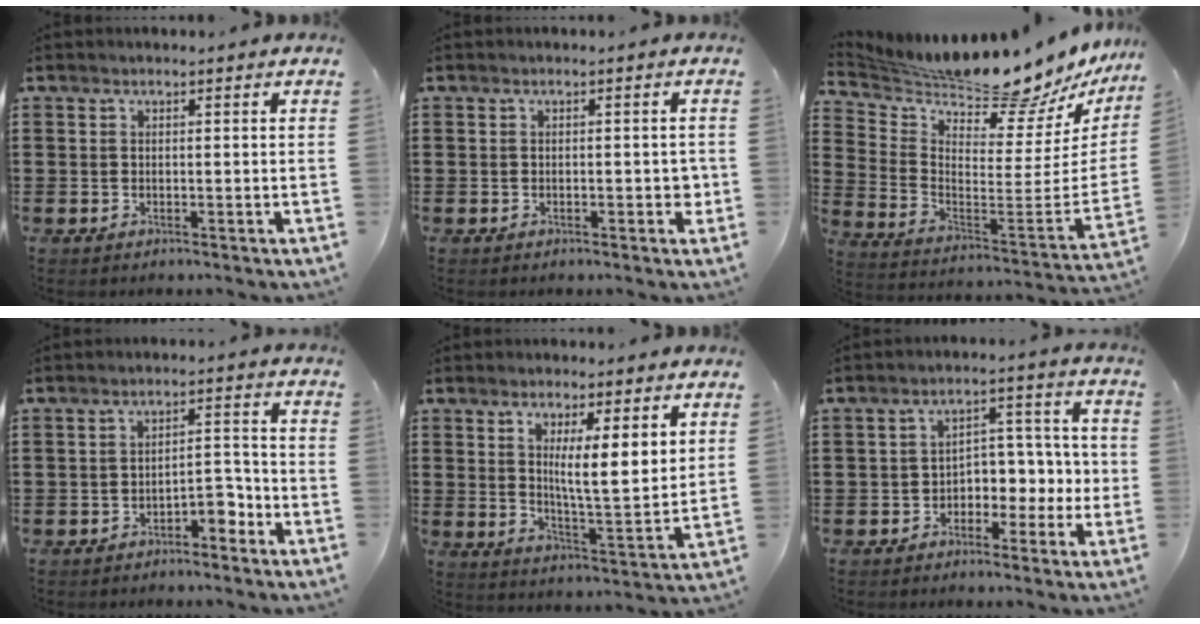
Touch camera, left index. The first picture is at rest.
{"total": 1.7, "force": [-0.5, 0.7, 1.5], "torque": [-0.026, 0.003, -0.010]}
{"total": 8.4, "force": [8.3, -0.9, 0.6], "torque": [-0.028, -0.110, 0.129]}
{"total": 3.9, "force": [-3.2, 1.3, 1.8], "torque": [-0.032, 0.012, -0.064]}
{"total": 6.7, "force": [3.4, 1.2, 5.6], "torque": [-0.093, -0.026, 0.051]}
{"total": 4.4, "force": [-1.8, 3.5, 2.0], "torque": [-0.039, 0.007, -0.040]}